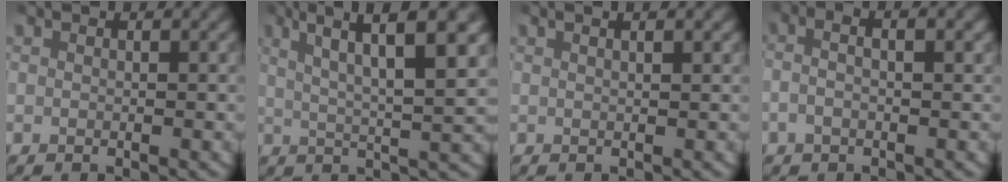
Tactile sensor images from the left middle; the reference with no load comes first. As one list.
[{"total": 7.9, "force": [4.0, 1.4, 6.7], "torque": [-0.098, 0.013, 0.057]}, {"total": 1.1, "force": [0.6, 0.0, 0.8], "torque": [-0.012, 0.007, 0.008]}, {"total": 2.3, "force": [-0.3, 1.0, 2.0], "torque": [-0.043, 0.004, -0.005]}]